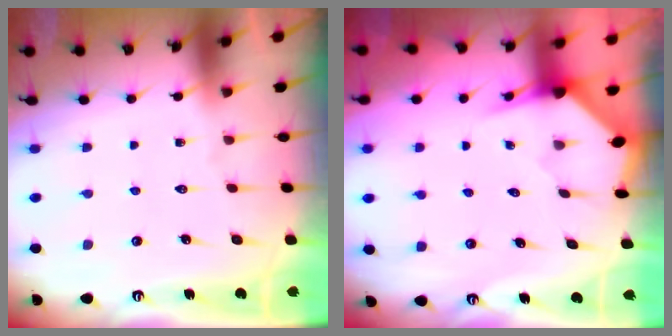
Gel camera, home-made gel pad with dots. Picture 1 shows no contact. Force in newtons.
{"total": 3.2, "press": 3.2, "slide": 0.3}